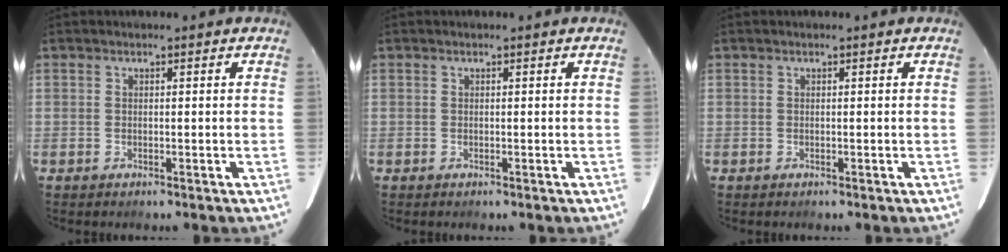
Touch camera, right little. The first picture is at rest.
{"total": 0.0}
{"total": 0.0}